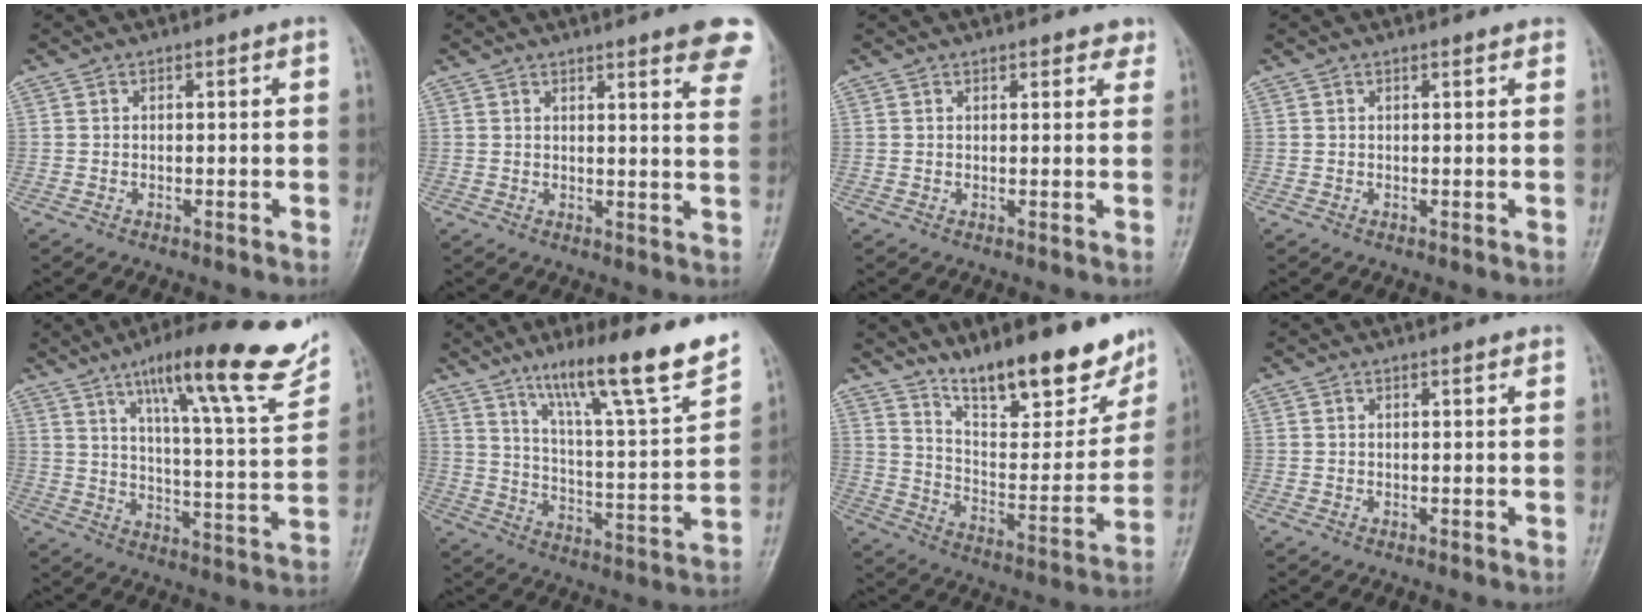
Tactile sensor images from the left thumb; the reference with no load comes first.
{"total": 12.2, "force": [8.3, 2.1, 8.7], "torque": [-0.077, -0.032, 0.081]}
{"total": 2.7, "force": [2.2, 1.3, 1.1], "torque": [0.011, -0.006, 0.021]}
{"total": 1.2, "force": [1.0, 0.3, 0.6], "torque": [-0.004, 0.000, 0.010]}
{"total": 23.0, "force": [14.2, 3.8, 17.7], "torque": [-0.229, -0.050, 0.209]}
{"total": 19.4, "force": [13.6, 1.9, 13.7], "torque": [-0.192, -0.072, 0.221]}
{"total": 19.9, "force": [15.0, 6.1, 11.6], "torque": [-0.128, -0.094, 0.243]}
{"total": 0.9, "force": [0.7, 0.1, 0.5], "torque": [-0.007, -0.001, 0.010]}